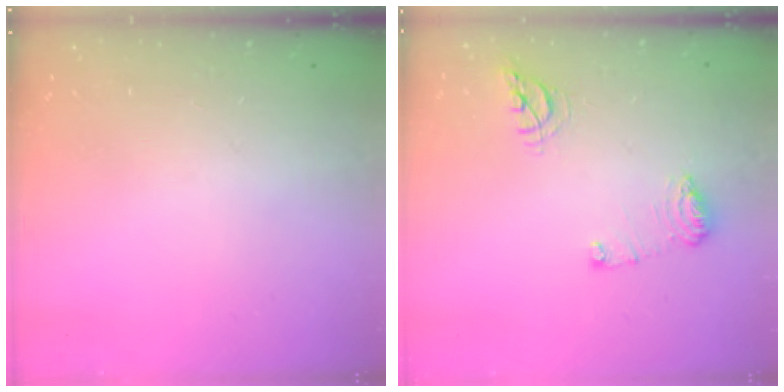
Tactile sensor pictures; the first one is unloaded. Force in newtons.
{"total": 9.6, "press": 9.6, "slide": 1.1}